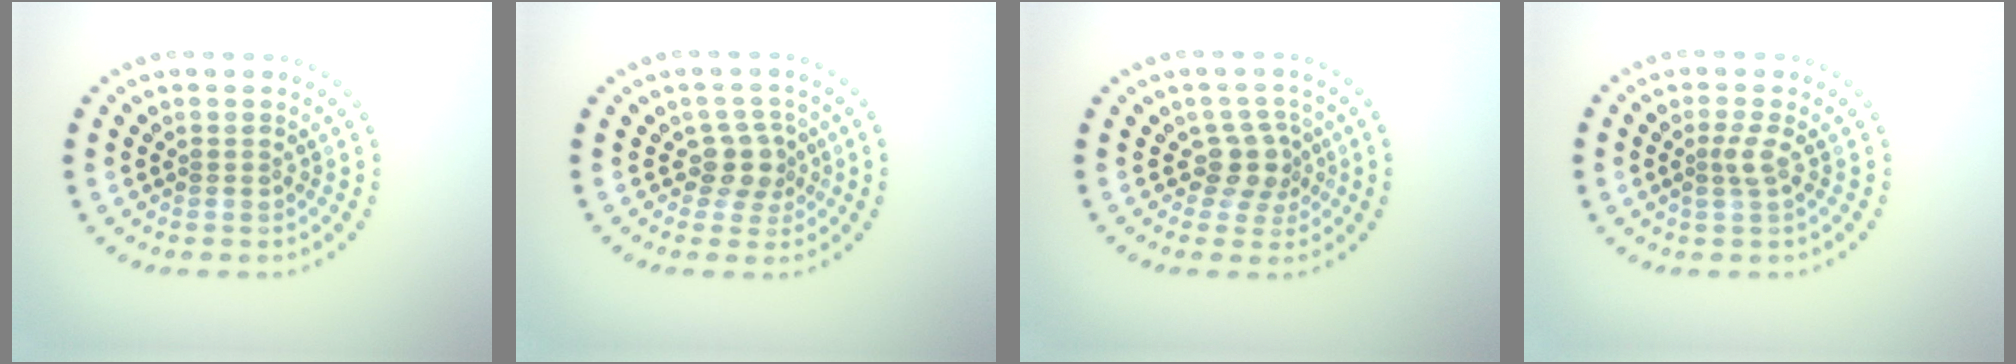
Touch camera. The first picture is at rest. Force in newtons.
{"total": 2.5, "press": 2.0, "slide": 1.5}
{"total": 2.6, "press": 2.1, "slide": 1.6}
{"total": 1.4, "press": 1.1, "slide": 1.0}